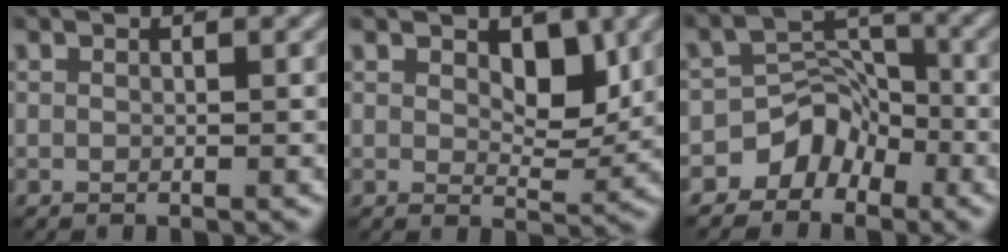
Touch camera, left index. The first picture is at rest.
{"total": 3.5, "force": [1.4, 1.8, 2.6], "torque": [-0.041, -0.009, 0.022]}
{"total": 3.9, "force": [-2.5, 2.8, 1.0], "torque": [0.003, 0.017, -0.044]}